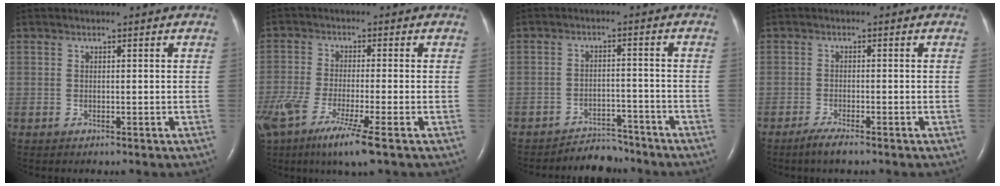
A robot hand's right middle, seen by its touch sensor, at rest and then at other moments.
{"total": 13.8, "force": [-8.5, 1.3, 10.9], "torque": [-0.233, -0.051, -0.152]}
{"total": 4.6, "force": [-4.4, 1.2, -0.7], "torque": [0.010, 0.005, -0.069]}
{"total": 2.4, "force": [-1.9, 0.1, 1.5], "torque": [-0.040, -0.006, -0.036]}